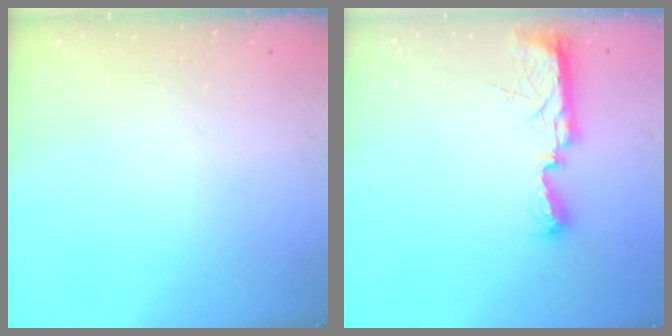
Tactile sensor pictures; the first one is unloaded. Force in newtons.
{"total": 8.1, "press": 8.0, "slide": 1.2}